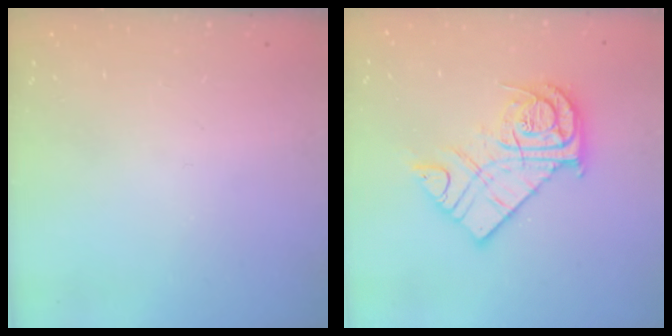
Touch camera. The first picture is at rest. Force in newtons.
{"total": 14.8, "press": 14.7, "slide": 1.2}